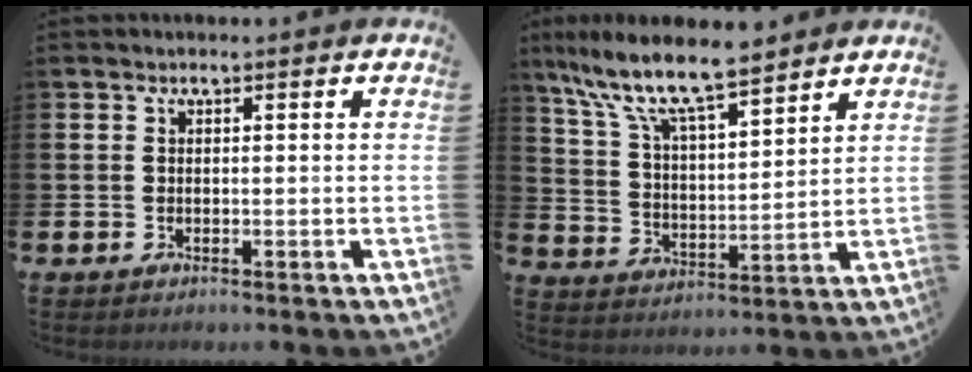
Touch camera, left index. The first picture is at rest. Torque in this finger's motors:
{"motor_torque": [0.61, -0.78, 1.05, 0.21]}